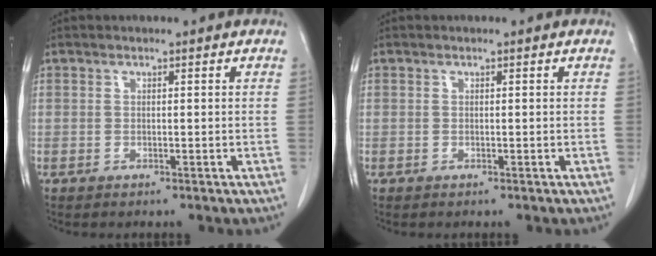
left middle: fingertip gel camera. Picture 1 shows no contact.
{"total": 0.0}